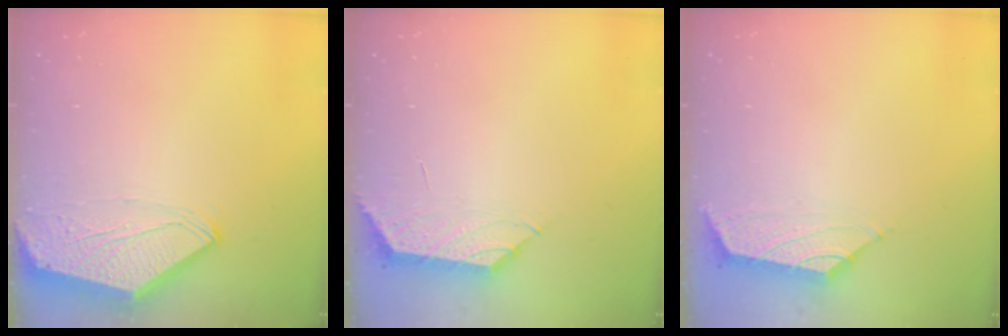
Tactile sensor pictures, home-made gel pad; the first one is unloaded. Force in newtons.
{"total": 0.9, "press": 0.7, "slide": 0.5}
{"total": 1.5, "press": 1.4, "slide": 0.6}